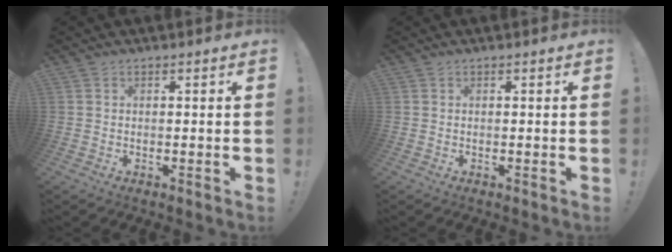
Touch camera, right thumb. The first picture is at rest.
{"total": 0.0}